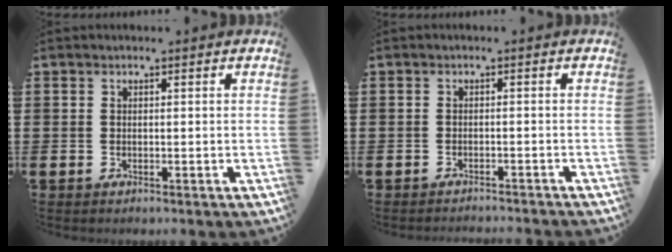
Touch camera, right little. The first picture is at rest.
{"total": 0.5, "force": [-0.5, -0.1, 0.0], "torque": [-0.001, 0.003, -0.011]}